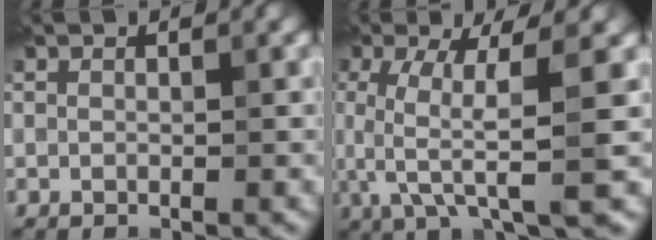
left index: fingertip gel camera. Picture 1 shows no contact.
{"total": 7.4, "force": [0.1, 1.8, 7.2], "torque": [-0.135, 0.003, 0.002]}